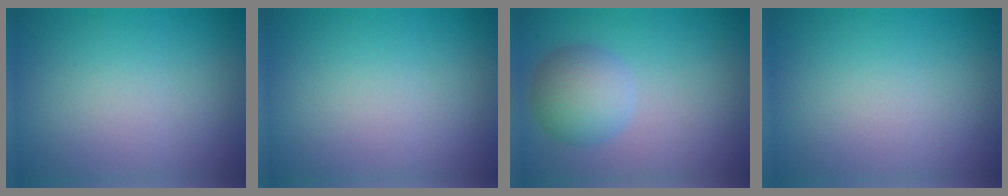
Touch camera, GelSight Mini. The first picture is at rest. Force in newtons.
{"total": 0.0}
{"total": 4.2, "press": 4.2, "slide": 0.4}
{"total": 0.0}